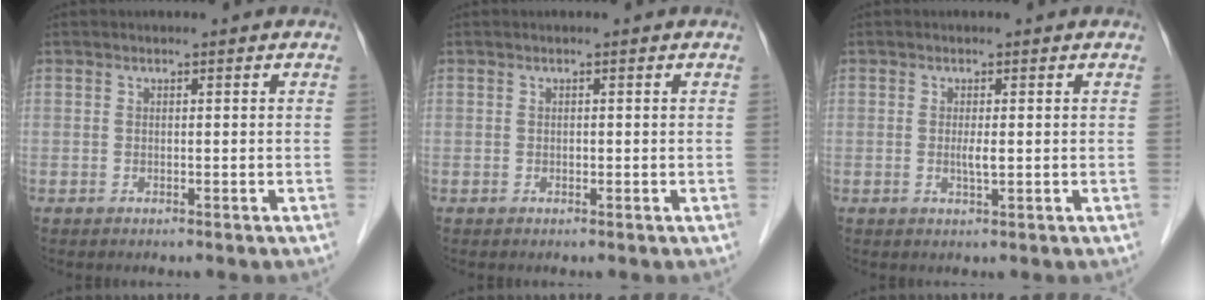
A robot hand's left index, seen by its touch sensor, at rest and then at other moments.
{"total": 0.0}
{"total": 1.6, "force": [0.0, 0.1, 1.6], "torque": [-0.032, -0.002, 0.000]}